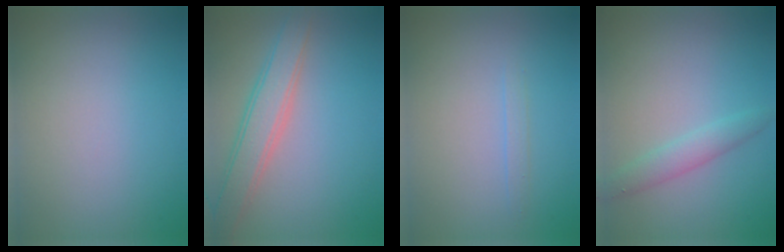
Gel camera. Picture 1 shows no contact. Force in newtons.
{"total": 3.9, "press": 3.9, "slide": 0.1}
{"total": 0.8, "press": 0.8, "slide": 0.1}
{"total": 2.1, "press": 2.1, "slide": 0.1}